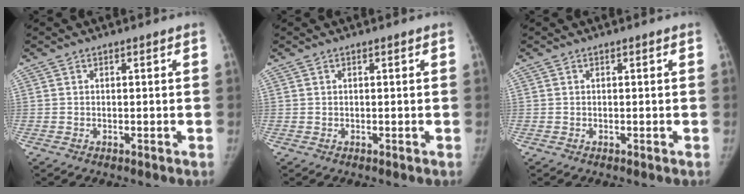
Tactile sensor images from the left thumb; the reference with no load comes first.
{"total": 0.0}
{"total": 0.0}